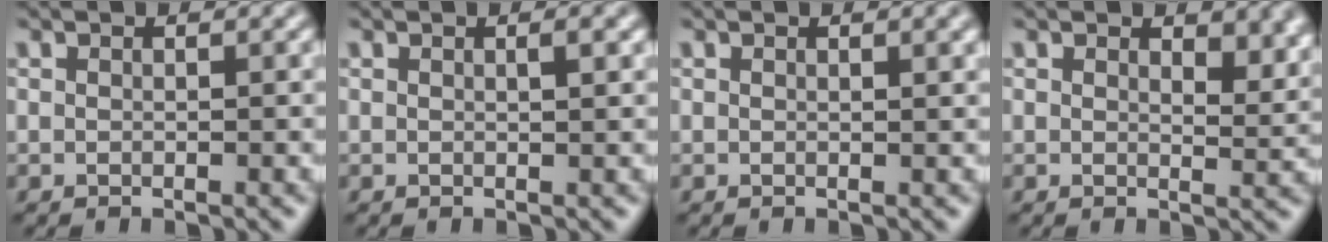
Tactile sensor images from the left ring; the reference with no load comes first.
{"total": 0.9, "force": [0.4, 0.2, 0.8], "torque": [-0.011, 0.001, 0.005]}
{"total": 1.1, "force": [0.6, 0.2, 0.9], "torque": [-0.010, 0.002, 0.009]}
{"total": 3.0, "force": [1.7, 1.4, 2.1], "torque": [-0.027, -0.005, 0.025]}